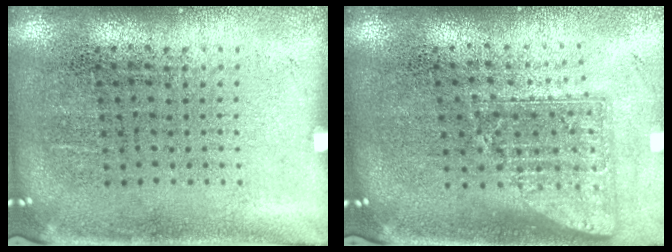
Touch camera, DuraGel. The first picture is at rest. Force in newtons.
{"total": 1.7, "press": 1.3, "slide": 1.1}